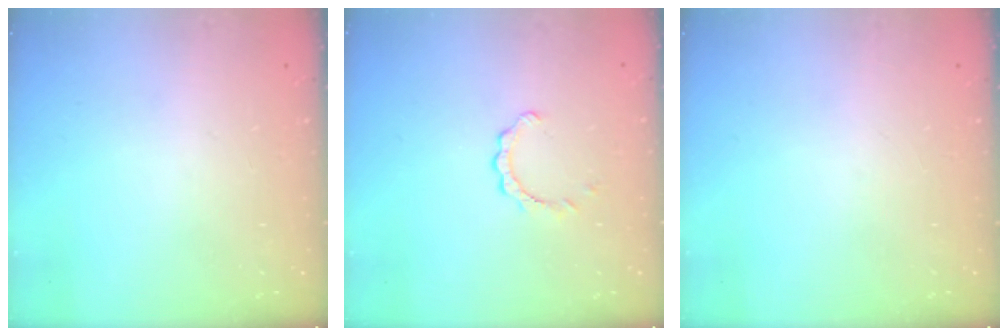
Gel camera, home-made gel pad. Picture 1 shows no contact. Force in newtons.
{"total": 2.0, "press": 2.0, "slide": 0.2}
{"total": 0.0}